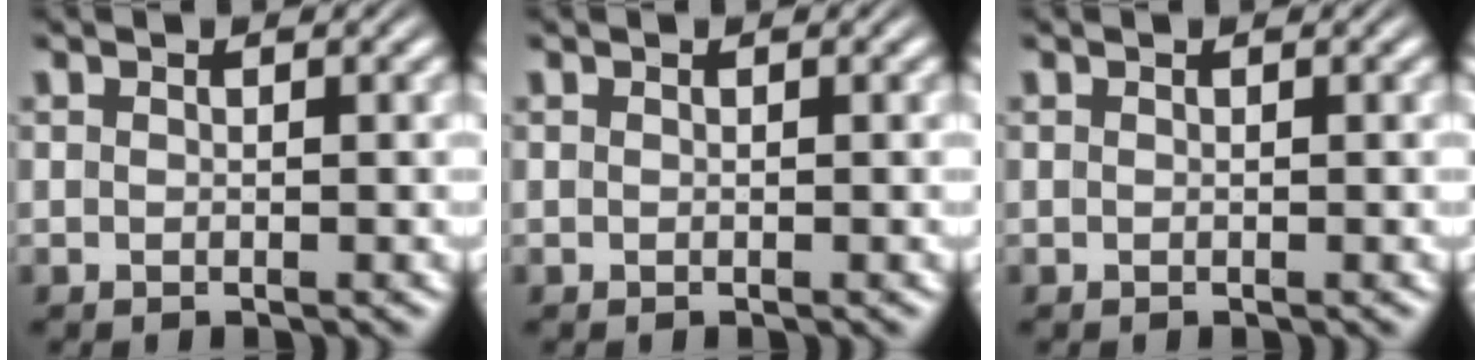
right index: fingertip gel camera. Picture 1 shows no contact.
{"total": 0.0}
{"total": 0.0}